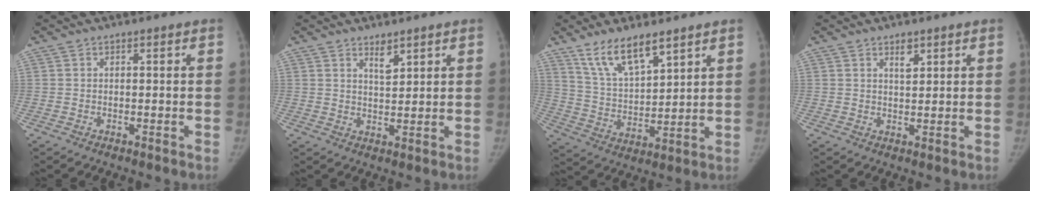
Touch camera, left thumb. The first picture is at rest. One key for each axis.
{"total": 3.1, "fx": 2.2, "fy": 1.1, "fz": 1.9, "tx": -0.022, "ty": -0.019, "tz": 0.041}
{"total": 11.0, "fx": 7.8, "fy": 3.8, "fz": 6.8, "tx": -0.107, "ty": -0.042, "tz": 0.158}
{"total": 2.6, "fx": 1.6, "fy": 1.2, "fz": 1.6, "tx": -0.017, "ty": -0.011, "tz": 0.028}